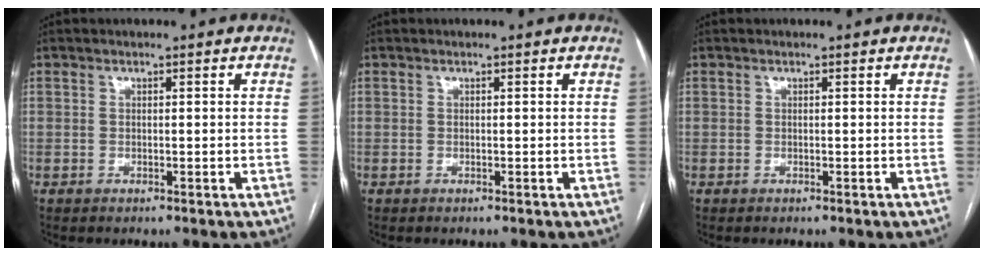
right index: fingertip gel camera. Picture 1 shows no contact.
{"total": 0.0}
{"total": 0.0}